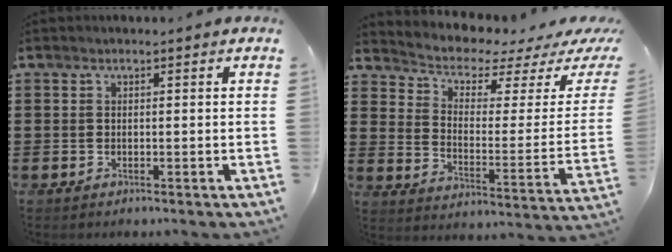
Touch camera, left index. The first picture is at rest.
{"total": 3.4, "force": [2.8, 1.1, 1.7], "torque": [-0.052, -0.028, 0.042]}